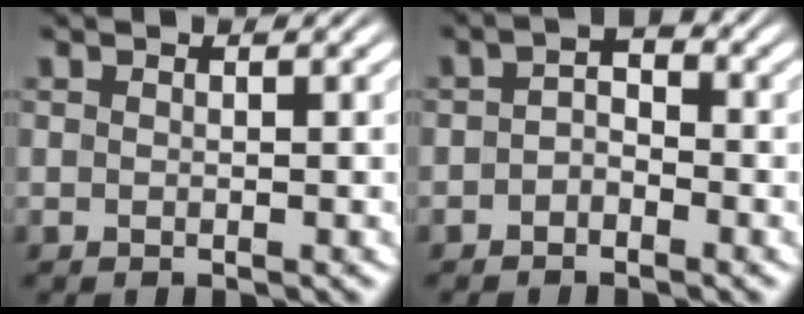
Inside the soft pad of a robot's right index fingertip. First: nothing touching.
{"total": 1.9, "force": [-0.7, 1.2, 1.3], "torque": [-0.010, -0.005, -0.016]}